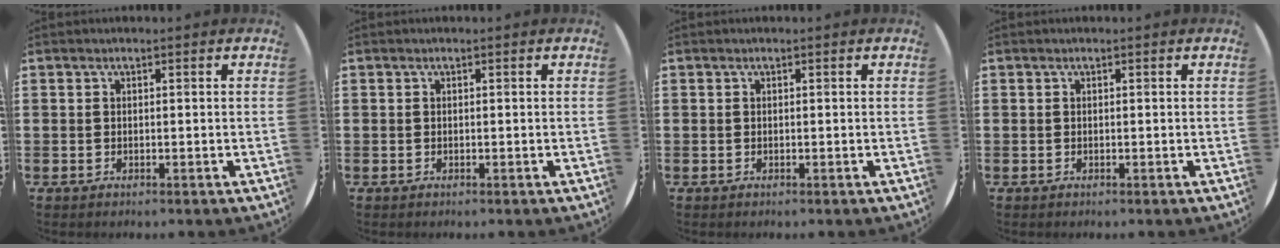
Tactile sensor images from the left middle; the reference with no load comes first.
{"total": 0.0}
{"total": 0.0}
{"total": 0.0}